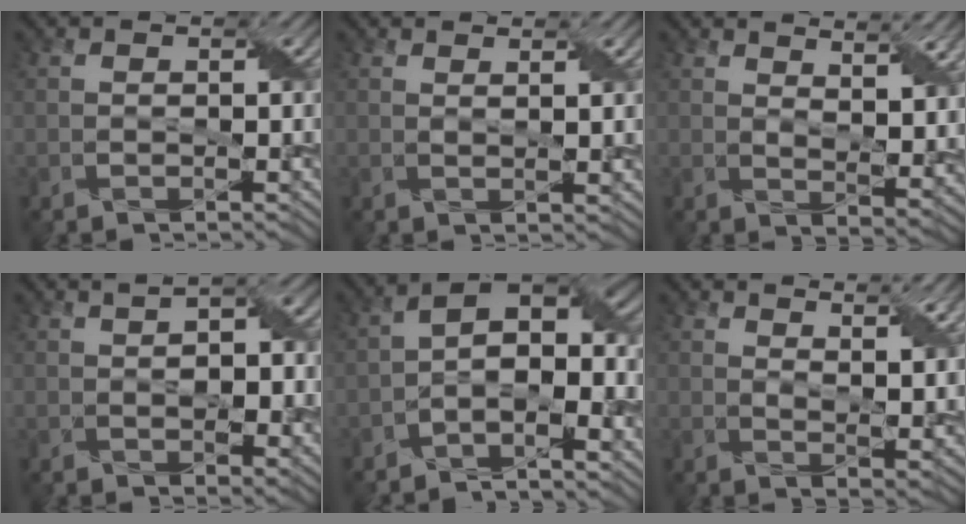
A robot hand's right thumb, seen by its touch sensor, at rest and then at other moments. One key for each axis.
{"total": 2.0, "fx": 1.1, "fy": 0.2, "fz": 1.6, "tx": -0.030, "ty": 0.002, "tz": 0.019}
{"total": 6.7, "fx": 4.7, "fy": 1.8, "fz": 4.4, "tx": -0.077, "ty": -0.006, "tz": 0.076}
{"total": 6.0, "fx": 0.9, "fy": 3.1, "fz": 5.0, "tx": -0.074, "ty": 0.001, "tz": 0.020}
{"total": 9.0, "fx": -2.8, "fy": 4.3, "fz": 7.4, "tx": -0.115, "ty": 0.003, "tz": -0.058}
{"total": 6.2, "fx": 4.5, "fy": 1.4, "fz": 4.1, "tx": -0.073, "ty": -0.008, "tz": 0.074}